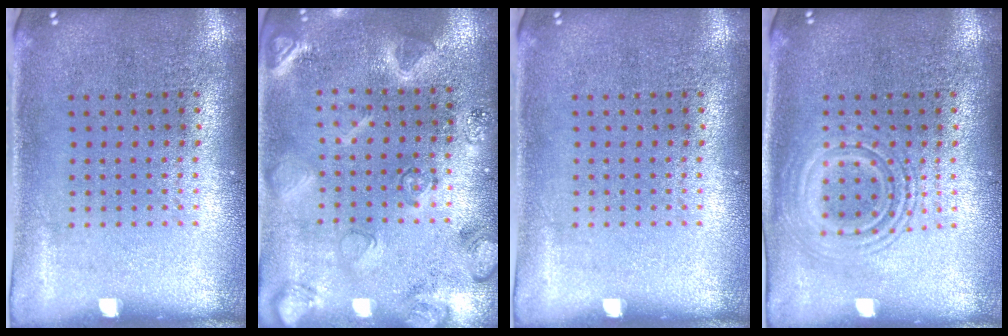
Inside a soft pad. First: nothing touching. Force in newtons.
{"total": 2.5, "press": 2.5, "slide": 0.1}
{"total": 0.0}
{"total": 2.6, "press": 2.6, "slide": 0.5}